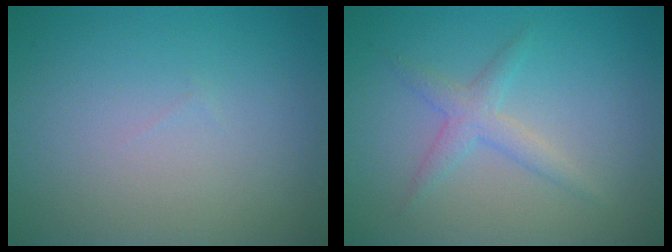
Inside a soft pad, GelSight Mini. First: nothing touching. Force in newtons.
{"total": 2.1, "press": 2.1, "slide": 0.1}